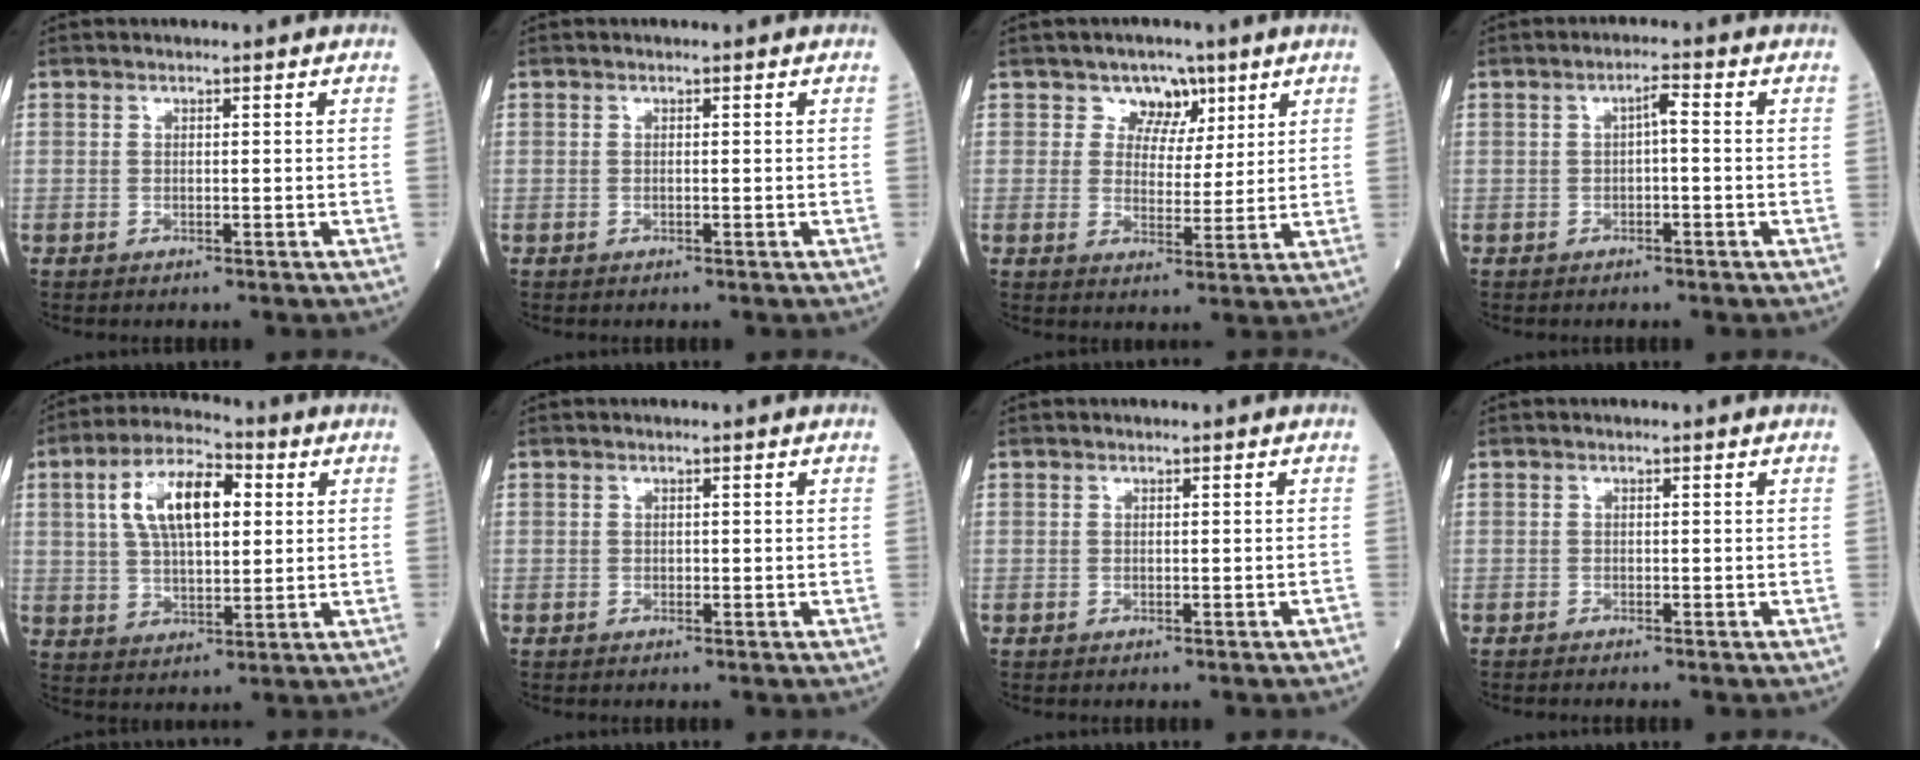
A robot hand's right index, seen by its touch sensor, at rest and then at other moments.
{"total": 0.0}
{"total": 5.0, "force": [2.9, 3.8, 1.3], "torque": [-0.007, 0.004, 0.044]}
{"total": 2.2, "force": [-0.1, 0.3, 2.1], "torque": [-0.032, 0.008, -0.002]}
{"total": 11.9, "force": [3.3, 5.0, 10.3], "torque": [-0.194, 0.024, 0.057]}
{"total": 0.0}
{"total": 0.0}
{"total": 0.8, "force": [-0.8, -0.1, 0.2], "torque": [-0.004, 0.000, -0.015]}